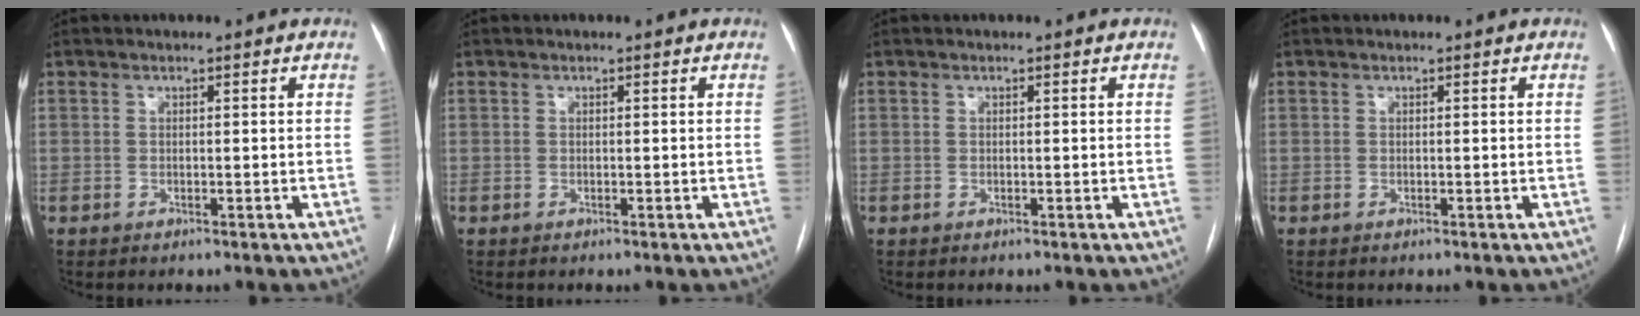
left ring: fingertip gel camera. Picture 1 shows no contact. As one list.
[{"total": 0.0}, {"total": 0.0}, {"total": 0.0}]